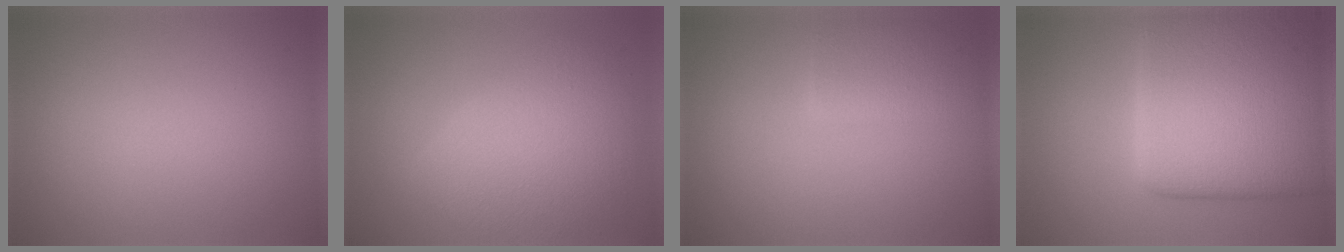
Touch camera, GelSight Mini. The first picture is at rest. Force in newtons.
{"total": 6.4, "press": 6.4, "slide": 0.3}
{"total": 2.8, "press": 2.8, "slide": 0.1}
{"total": 12.9, "press": 12.9, "slide": 0.7}